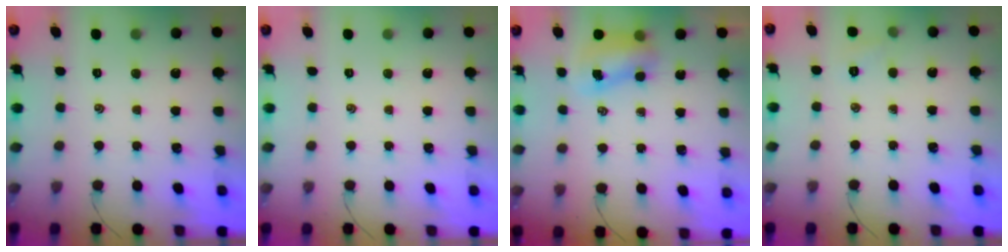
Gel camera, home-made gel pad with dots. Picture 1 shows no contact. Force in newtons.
{"total": 0.0}
{"total": 7.8, "press": 7.8, "slide": 1.0}
{"total": 4.2, "press": 4.0, "slide": 1.1}